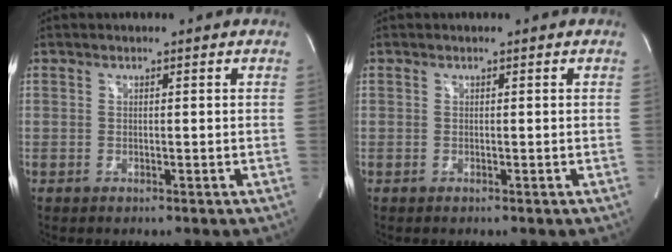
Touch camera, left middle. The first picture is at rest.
{"total": 0.0}